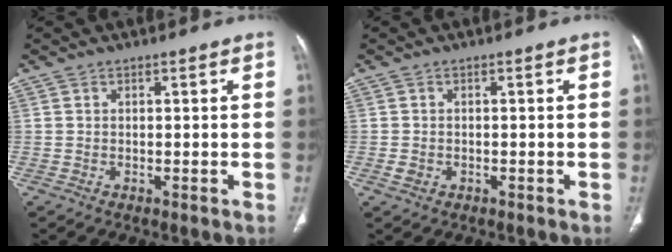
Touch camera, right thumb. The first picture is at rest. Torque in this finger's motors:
{"motor_torque": [-0.13, -0.10, -0.25, -0.03, -0.02]}